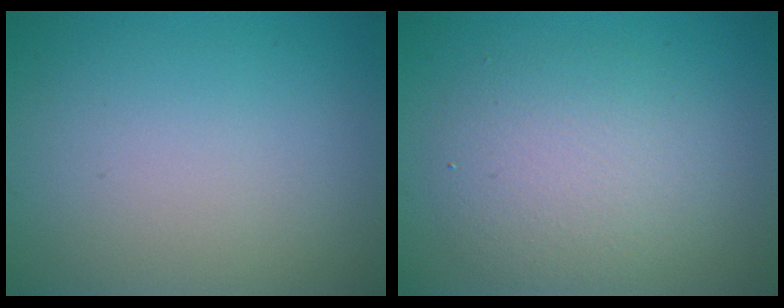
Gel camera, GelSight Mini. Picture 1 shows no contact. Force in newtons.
{"total": 4.6, "press": 4.5, "slide": 0.4}